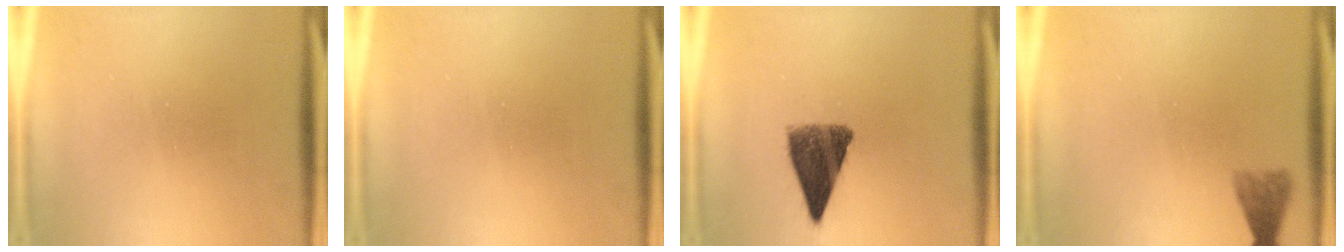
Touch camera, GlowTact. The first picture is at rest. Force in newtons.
{"total": 0.0}
{"total": 8.4}
{"total": 2.9}